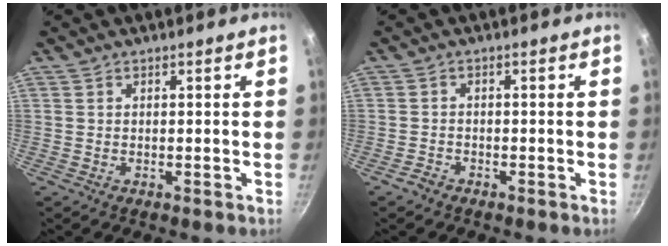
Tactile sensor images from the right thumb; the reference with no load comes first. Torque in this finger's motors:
{"motor_torque": [-0.21, 0.01, 0.01, 0.43, -0.01]}